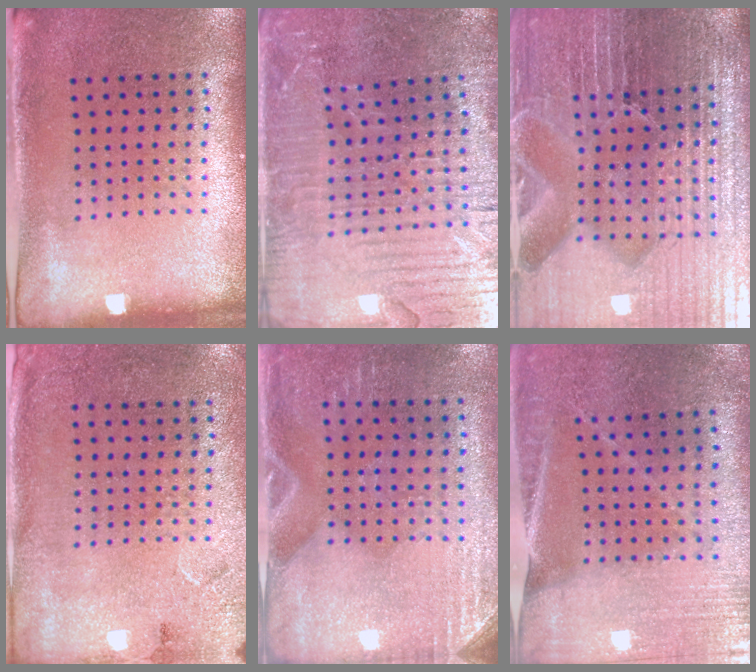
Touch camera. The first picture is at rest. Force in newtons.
{"total": 3.7, "press": 3.6, "slide": 0.8}
{"total": 7.0, "press": 6.2, "slide": 3.4}
{"total": 2.7, "press": 2.2, "slide": 1.6}
{"total": 2.9, "press": 2.5, "slide": 1.4}
{"total": 0.9, "press": 0.9, "slide": 0.1}